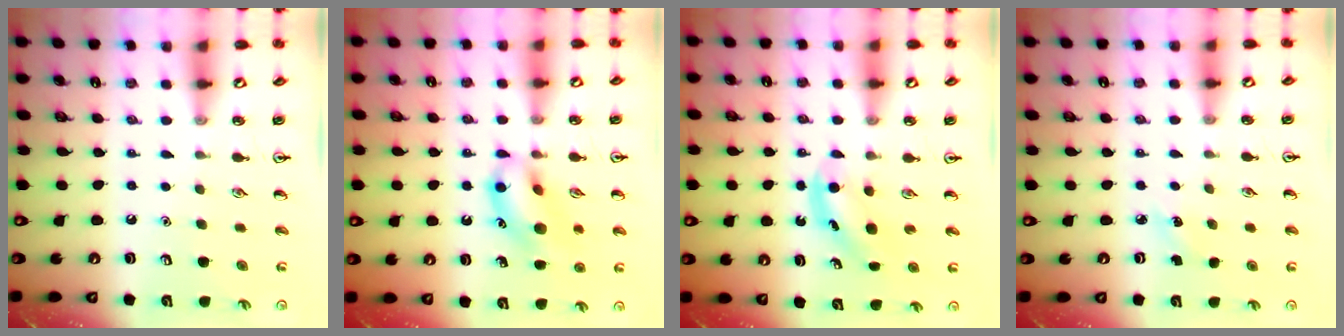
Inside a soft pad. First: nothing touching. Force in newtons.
{"total": 13.5, "press": 13.2, "slide": 2.4}
{"total": 4.0, "press": 4.0, "slide": 0.8}
{"total": 2.8, "press": 2.6, "slide": 1.0}